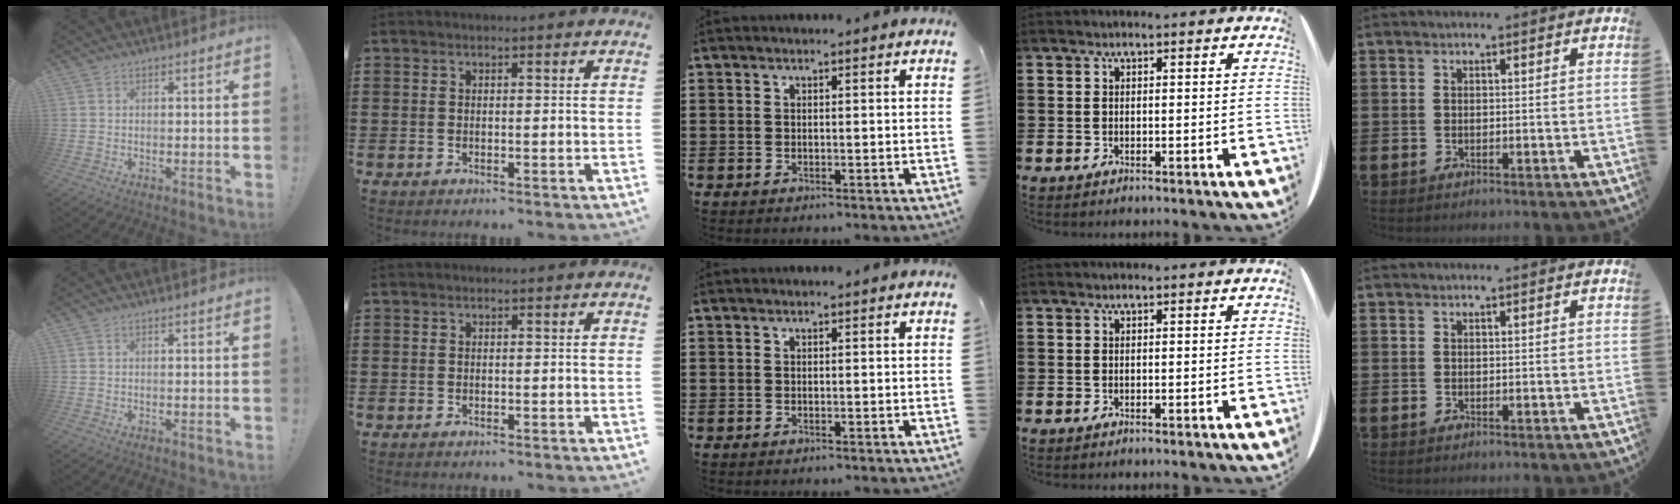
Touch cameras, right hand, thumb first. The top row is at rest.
{}